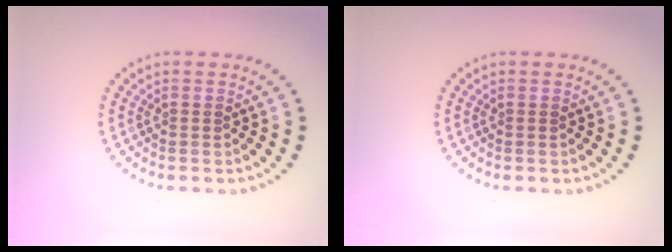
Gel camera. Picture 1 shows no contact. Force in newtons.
{"total": 0.0}